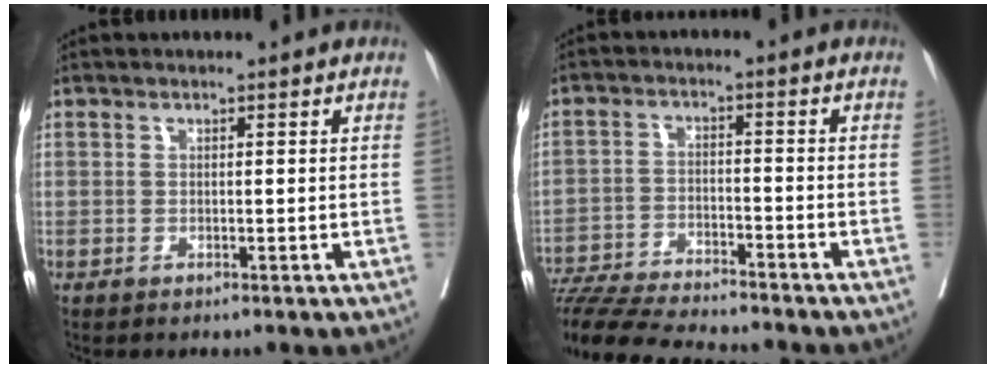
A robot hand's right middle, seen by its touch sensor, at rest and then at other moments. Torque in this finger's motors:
{"motor_torque": [0.94, -1.20, 0.25, 0.13]}